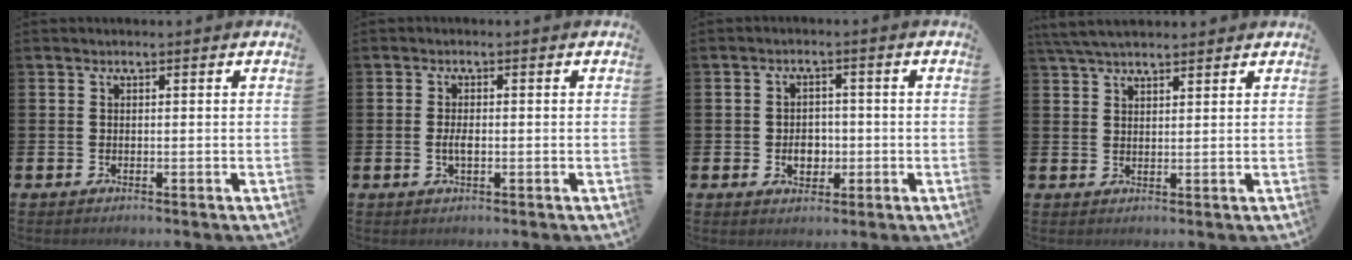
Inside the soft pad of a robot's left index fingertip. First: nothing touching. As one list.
[{"total": 1.9, "force": [-0.2, 0.8, 1.7], "torque": [-0.023, -0.003, -0.007]}, {"total": 3.3, "force": [-0.7, 2.5, 1.9], "torque": [-0.023, -0.001, -0.020]}, {"total": 4.5, "force": [4.1, 1.1, 1.6], "torque": [-0.041, -0.007, 0.077]}]